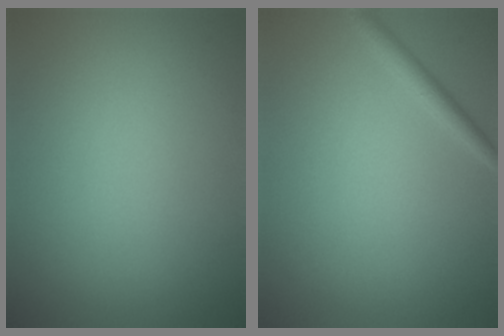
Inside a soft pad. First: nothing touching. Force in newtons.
{"total": 1.4, "press": 1.4, "slide": 0.1}